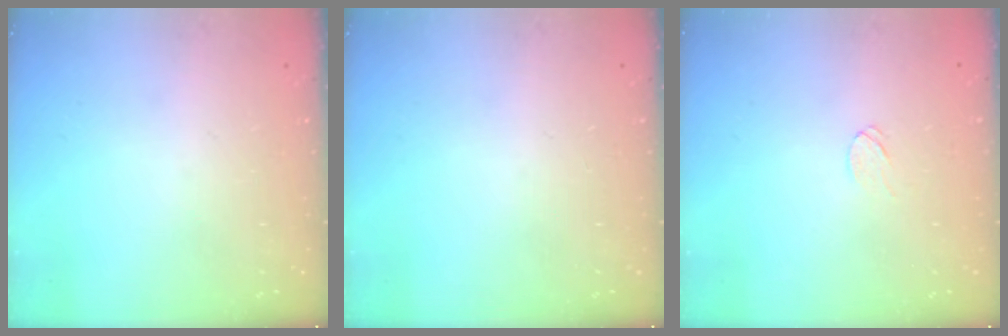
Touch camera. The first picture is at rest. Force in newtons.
{"total": 0.0}
{"total": 3.2, "press": 3.2, "slide": 0.3}